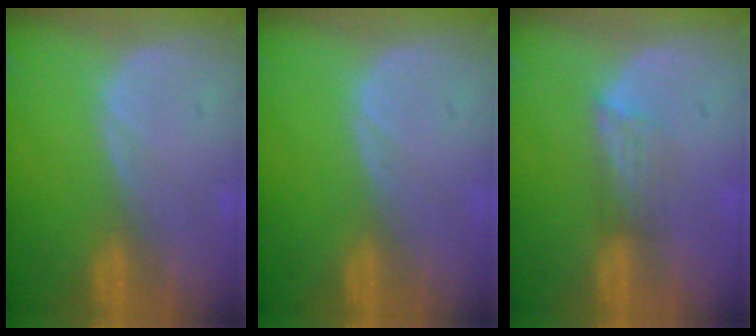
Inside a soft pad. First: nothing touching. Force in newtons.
{"total": 0.0}
{"total": 2.8, "press": 2.5, "slide": 1.4}